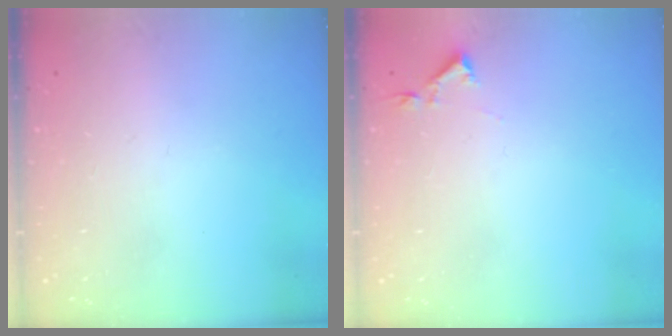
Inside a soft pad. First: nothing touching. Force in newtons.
{"total": 2.9, "press": 2.9, "slide": 0.5}